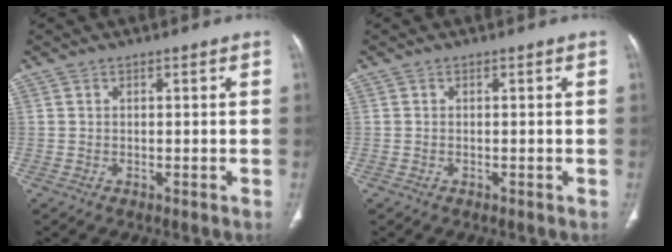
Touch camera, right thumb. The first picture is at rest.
{"total": 0.0}